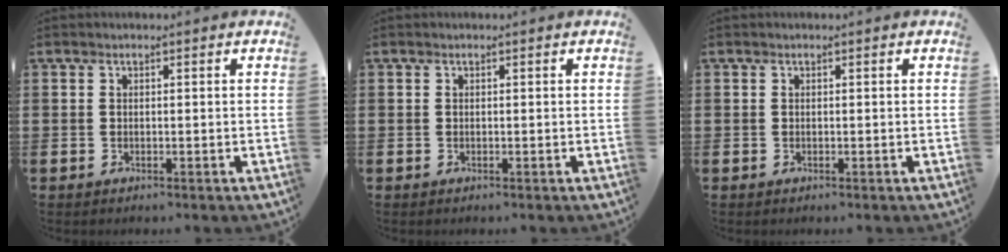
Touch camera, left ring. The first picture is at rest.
{"total": 0.0}
{"total": 0.0}